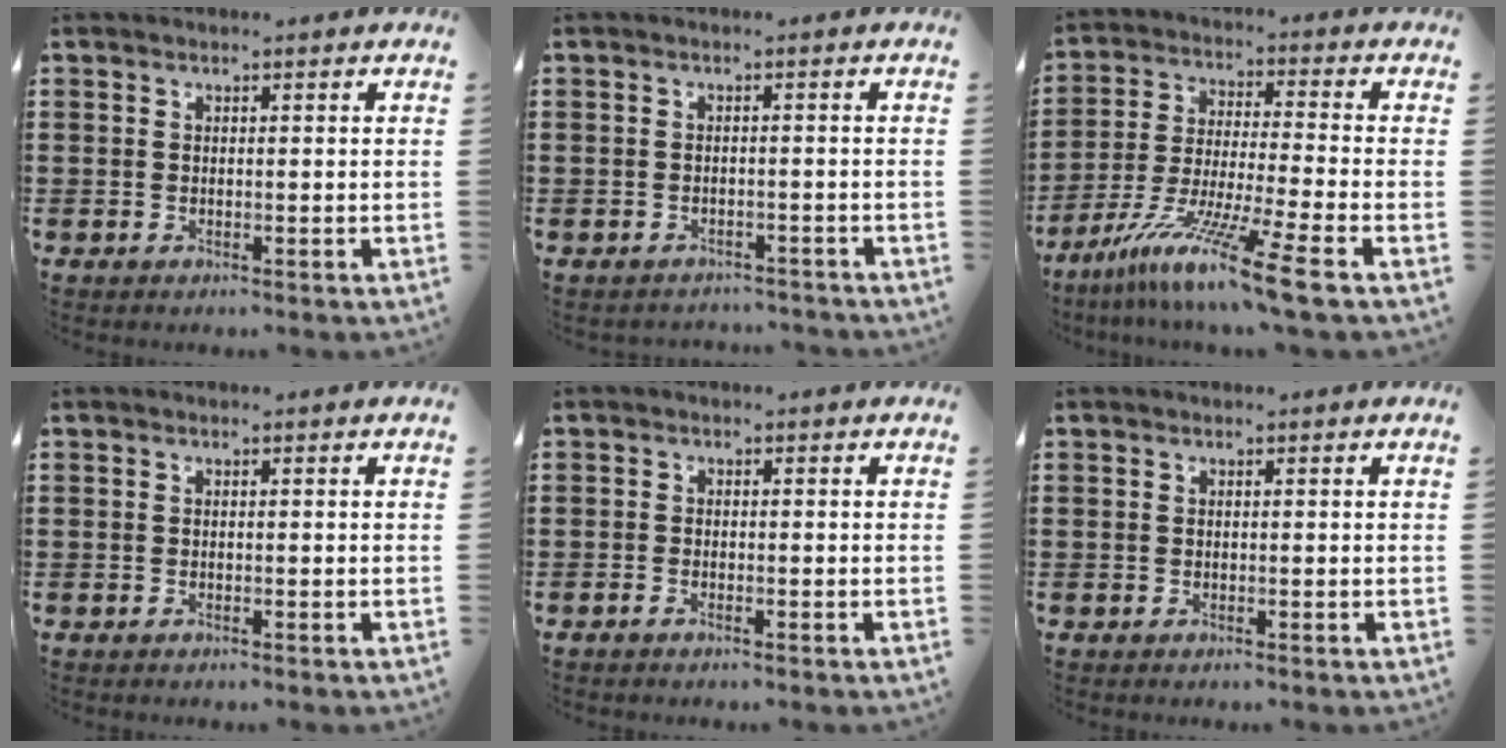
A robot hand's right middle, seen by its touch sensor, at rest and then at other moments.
{"total": 1.3, "force": [-1.3, 0.2, 0.0], "torque": [-0.007, -0.002, -0.028]}
{"total": 12.4, "force": [-9.0, -0.6, 8.4], "torque": [-0.167, -0.001, -0.177]}
{"total": 0.0}
{"total": 0.7, "force": [-0.6, 0.1, 0.3], "torque": [-0.009, -0.004, -0.012]}
{"total": 0.0}